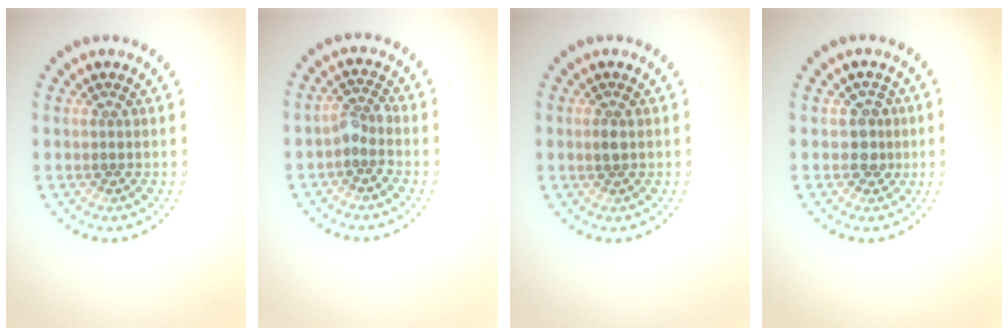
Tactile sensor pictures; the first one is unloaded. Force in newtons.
{"total": 1.9, "press": 1.5, "slide": 1.2}
{"total": 0.9, "press": 0.9, "slide": 0.1}
{"total": 1.8, "press": 1.5, "slide": 0.9}